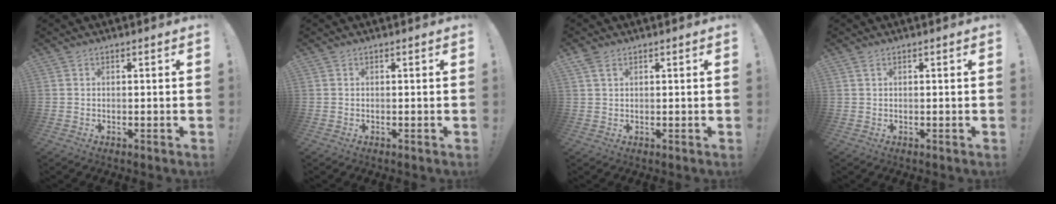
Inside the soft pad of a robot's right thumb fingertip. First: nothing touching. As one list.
[{"total": 0.0}, {"total": 2.5, "force": [1.5, 1.2, 1.6], "torque": [-0.029, -0.004, 0.028]}, {"total": 0.8, "force": [0.4, 0.2, 0.6], "torque": [-0.021, 0.004, 0.008]}]